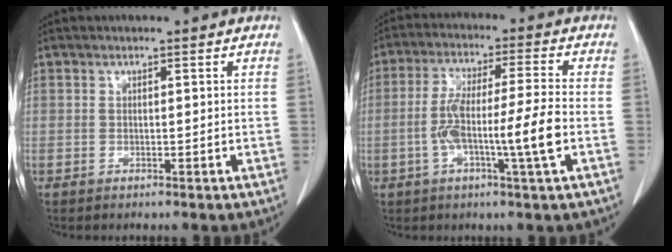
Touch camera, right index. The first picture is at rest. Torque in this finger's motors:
{"motor_torque": [1.39, -0.66, 0.71, 0.21]}